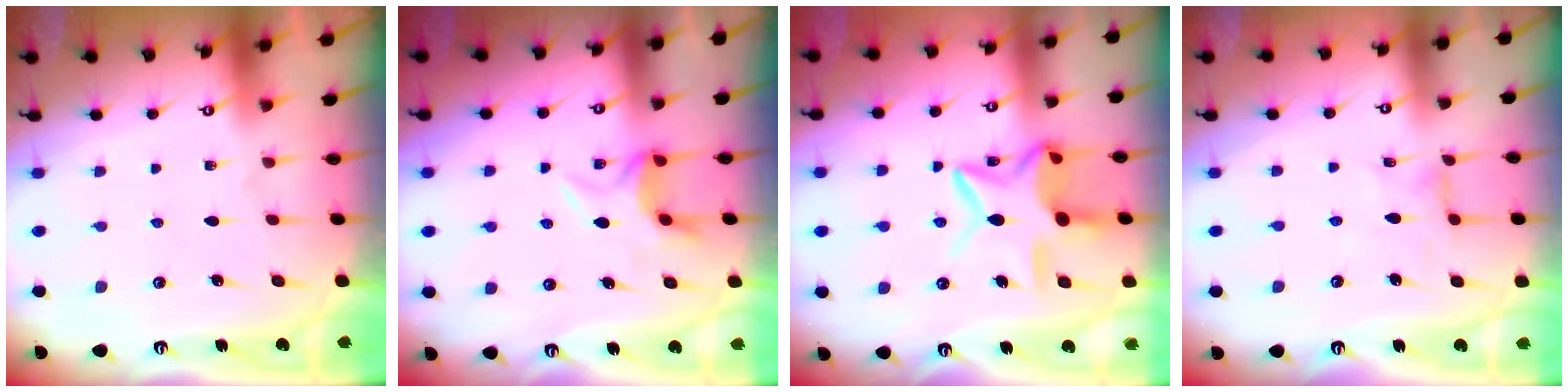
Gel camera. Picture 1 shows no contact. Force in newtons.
{"total": 5.6, "press": 5.5, "slide": 1.2}
{"total": 12.4, "press": 12.3, "slide": 1.0}
{"total": 1.7, "press": 1.7, "slide": 0.3}